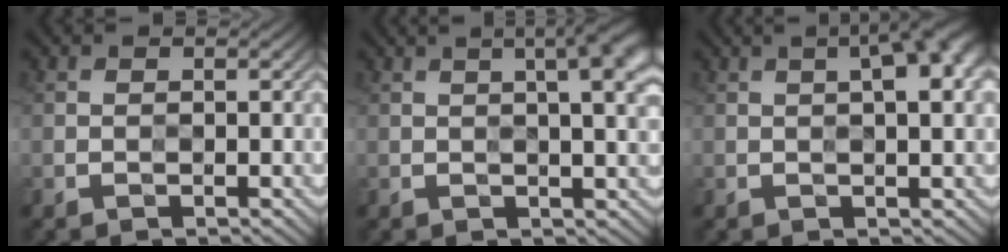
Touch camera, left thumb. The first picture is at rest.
{"total": 7.4, "force": [2.9, 2.1, 6.5], "torque": [-0.057, 0.029, 0.020]}
{"total": 6.4, "force": [2.5, 1.9, 5.6], "torque": [-0.055, 0.025, 0.013]}